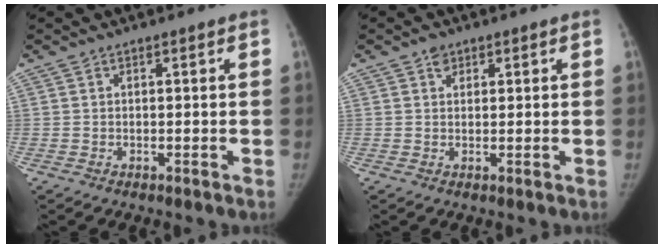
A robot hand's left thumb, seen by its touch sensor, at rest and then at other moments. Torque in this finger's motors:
{"motor_torque": [0.06, 0.13, -0.14, -0.31, 0.07]}